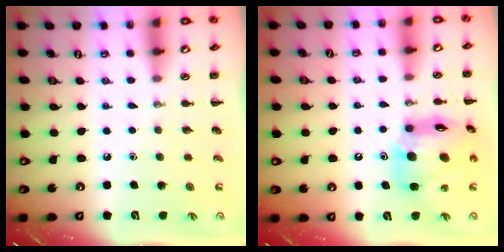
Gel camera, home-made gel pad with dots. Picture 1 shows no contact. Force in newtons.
{"total": 15.2, "press": 14.6, "slide": 4.3}